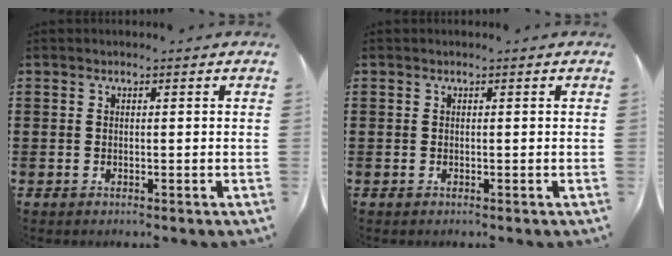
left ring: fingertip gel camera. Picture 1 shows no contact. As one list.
[{"total": 0.0}]